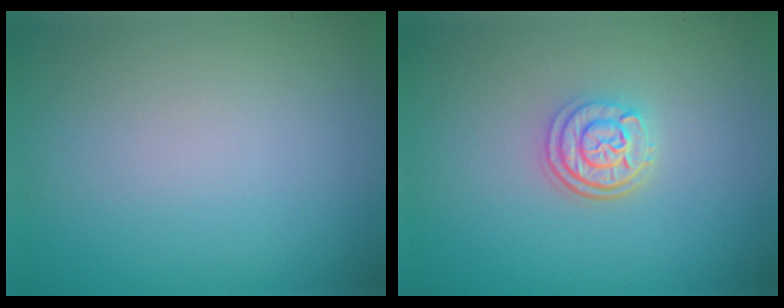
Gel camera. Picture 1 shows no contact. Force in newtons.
{"total": 3.0, "press": 2.4, "slide": 1.7}